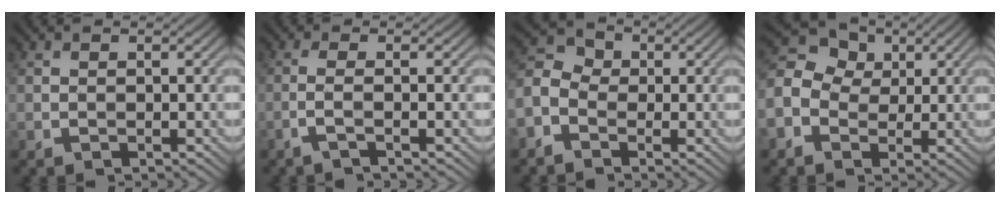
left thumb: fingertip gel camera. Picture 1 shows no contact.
{"total": 2.0, "force": [-1.0, -0.2, 1.7], "torque": [-0.037, 0.011, -0.031]}
{"total": 5.1, "force": [-2.1, 3.7, 2.8], "torque": [-0.080, 0.010, -0.061]}
{"total": 9.2, "force": [-0.1, 7.5, 5.3], "torque": [-0.145, 0.018, -0.016]}